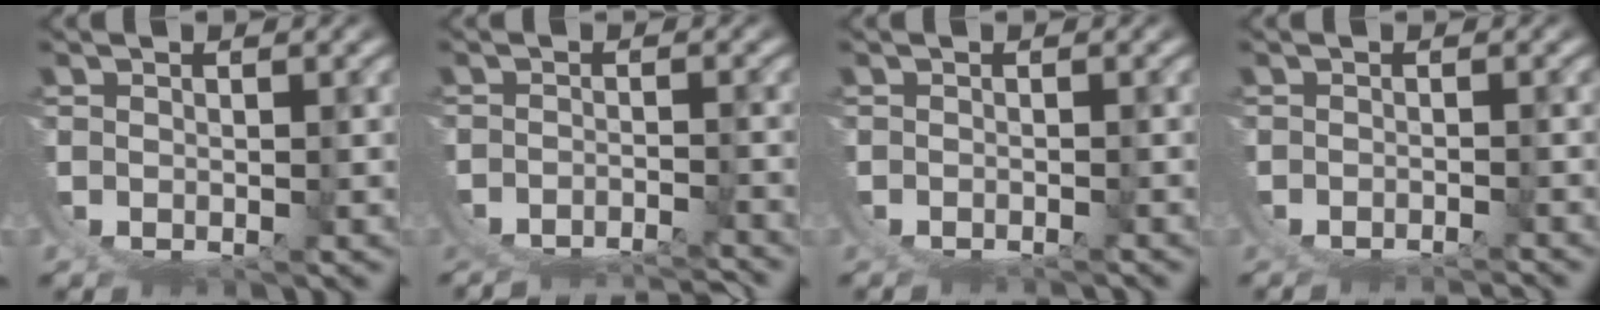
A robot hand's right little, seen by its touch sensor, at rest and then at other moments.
{"total": 8.0, "force": [-6.9, 2.7, 2.9], "torque": [-0.046, -0.030, -0.096]}
{"total": 2.2, "force": [-2.0, 0.9, 0.4], "torque": [-0.010, -0.007, -0.028]}
{"total": 4.1, "force": [-3.6, 1.6, 1.1], "torque": [-0.023, -0.008, -0.053]}